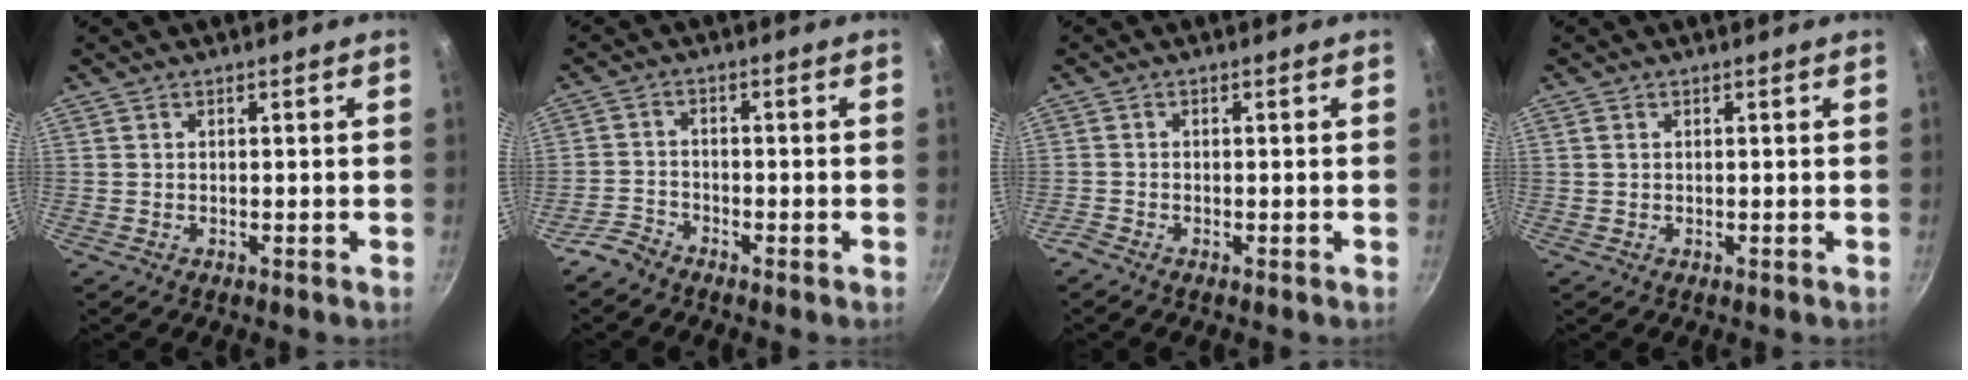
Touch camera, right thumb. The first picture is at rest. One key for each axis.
{"total": 3.3, "fx": -2.9, "fy": 1.4, "fz": 0.7, "tx": -0.014, "ty": 0.024, "tz": -0.062}
{"total": 1.0, "fx": -0.8, "fy": 0.3, "fz": 0.5, "tx": -0.021, "ty": 0.003, "tz": -0.021}
{"total": 0.8, "fx": 0.3, "fy": 0.6, "fz": 0.5, "tx": -0.010, "ty": 0.001, "tz": 0.004}